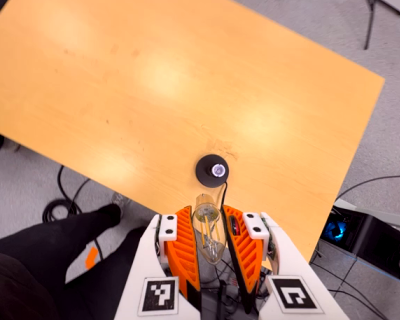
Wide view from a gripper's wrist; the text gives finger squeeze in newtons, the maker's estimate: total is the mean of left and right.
{"total": 10.4, "left": 9.5, "right": 11.3}